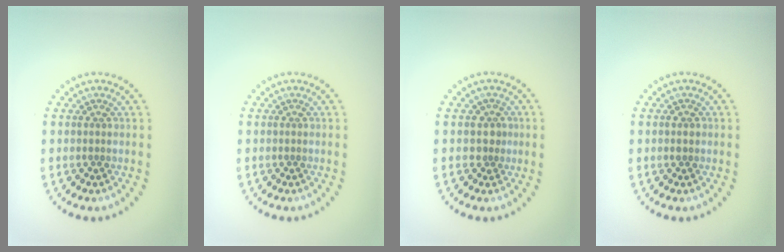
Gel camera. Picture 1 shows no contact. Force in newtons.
{"total": 0.0}
{"total": 1.5, "press": 1.2, "slide": 1.0}
{"total": 0.9, "press": 0.9, "slide": 0.1}